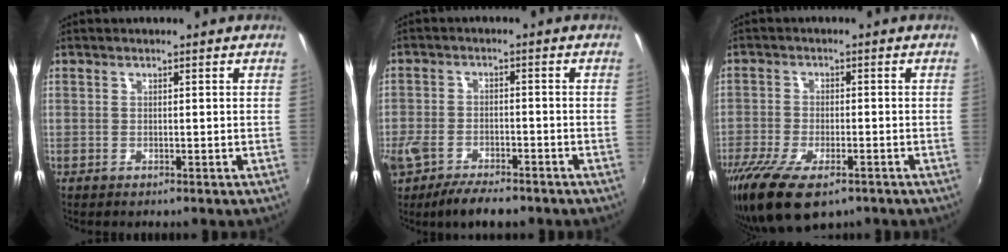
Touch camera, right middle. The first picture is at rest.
{"total": 9.6, "force": [-7.3, 3.5, 5.2], "torque": [-0.130, -0.033, -0.133]}
{"total": 11.6, "force": [-7.8, 4.3, 7.5], "torque": [-0.173, -0.044, -0.137]}